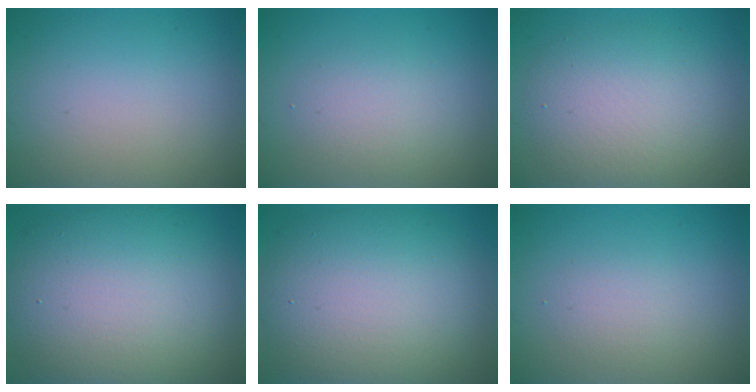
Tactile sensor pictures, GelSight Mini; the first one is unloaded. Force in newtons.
{"total": 2.4, "press": 2.4, "slide": 0.1}
{"total": 5.7, "press": 5.7, "slide": 0.6}
{"total": 12.2, "press": 12.2, "slide": 0.8}
{"total": 11.1, "press": 11.1, "slide": 0.5}
{"total": 1.7, "press": 1.6, "slide": 0.1}